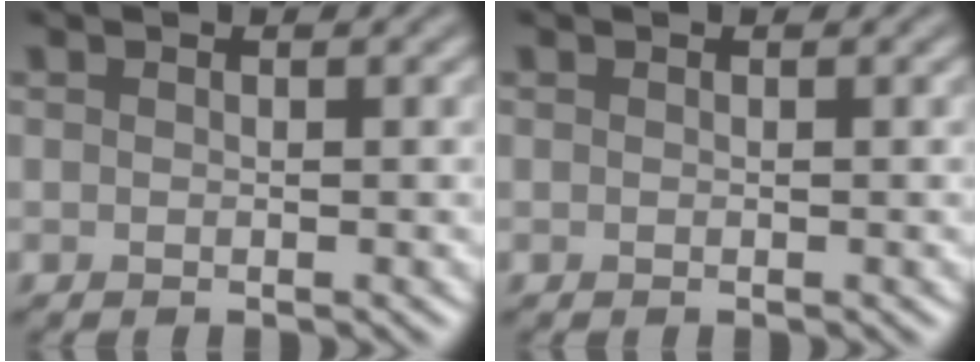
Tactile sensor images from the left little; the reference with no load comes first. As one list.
[{"total": 0.0}]